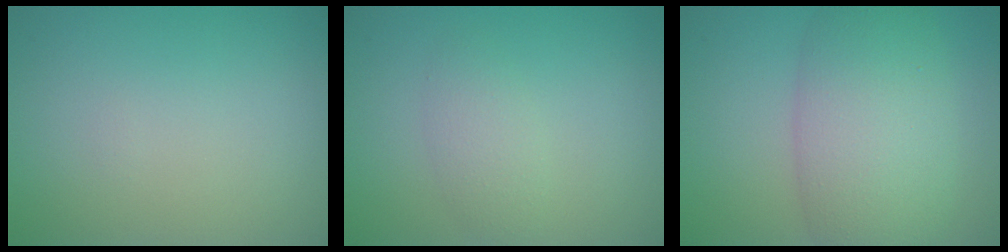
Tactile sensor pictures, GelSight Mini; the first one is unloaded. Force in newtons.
{"total": 1.9, "press": 1.9, "slide": 0.1}
{"total": 8.2, "press": 8.1, "slide": 0.4}